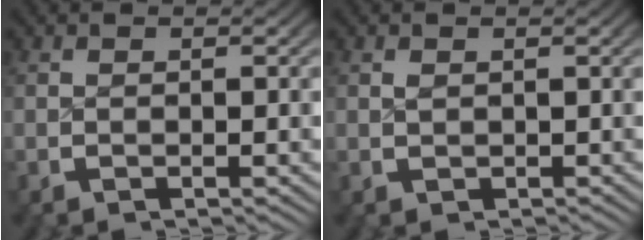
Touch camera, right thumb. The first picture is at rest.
{"total": 1.0, "force": [0.5, 0.0, -0.8], "torque": [0.010, -0.005, 0.012]}